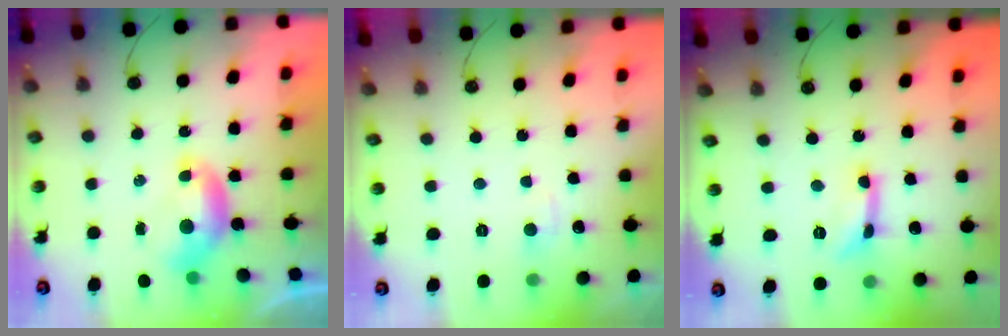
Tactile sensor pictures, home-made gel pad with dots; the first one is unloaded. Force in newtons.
{"total": 1.8, "press": 1.7, "slide": 0.6}
{"total": 2.1, "press": 2.0, "slide": 0.5}